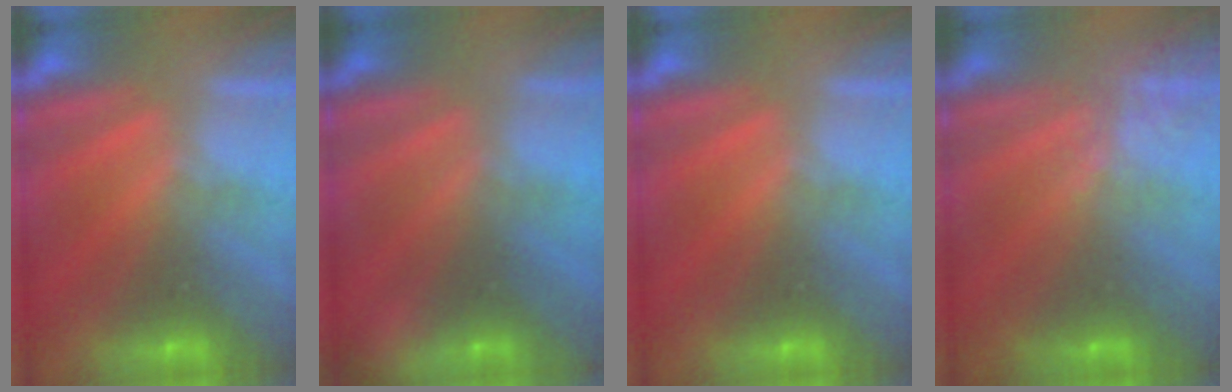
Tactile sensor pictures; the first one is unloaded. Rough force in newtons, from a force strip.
{"total": 2.3}
{"total": 0.0}
{"total": 1.8}